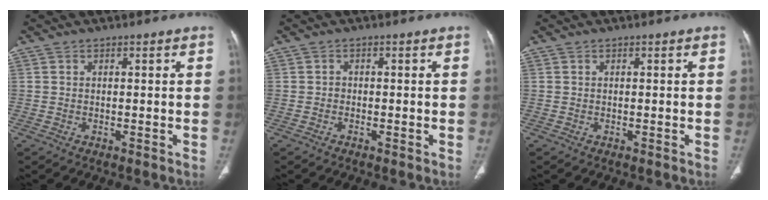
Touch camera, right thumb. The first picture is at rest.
{"total": 0.6, "force": [-0.4, 0.4, 0.1], "torque": [0.005, 0.004, -0.013]}
{"total": 0.0}